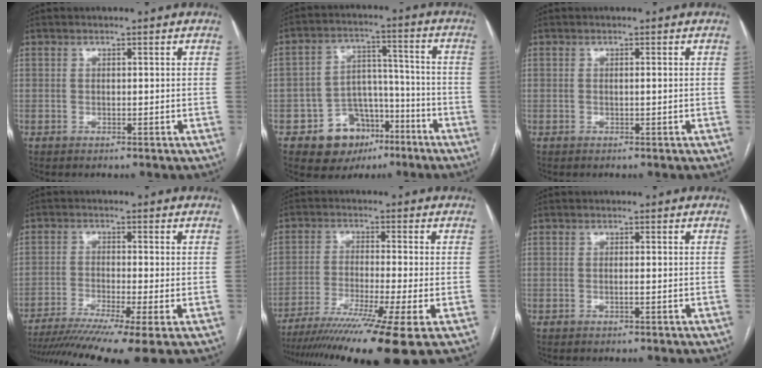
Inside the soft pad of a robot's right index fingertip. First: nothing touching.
{"total": 10.6, "force": [-5.9, 7.6, 4.3], "torque": [-0.054, 0.032, -0.085]}
{"total": 0.5, "force": [-0.1, 0.0, 0.5], "torque": [-0.009, 0.001, -0.001]}
{"total": 14.0, "force": [-10.3, -0.4, 9.4], "torque": [-0.150, -0.027, -0.166]}
{"total": 16.1, "force": [-11.8, -2.0, 10.8], "torque": [-0.160, -0.043, -0.190]}
{"total": 0.7, "force": [-0.3, -0.1, 0.7], "torque": [-0.013, 0.000, -0.004]}